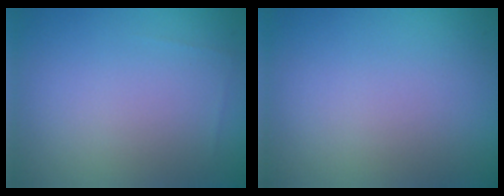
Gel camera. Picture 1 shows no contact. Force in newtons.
{"total": 0.0}